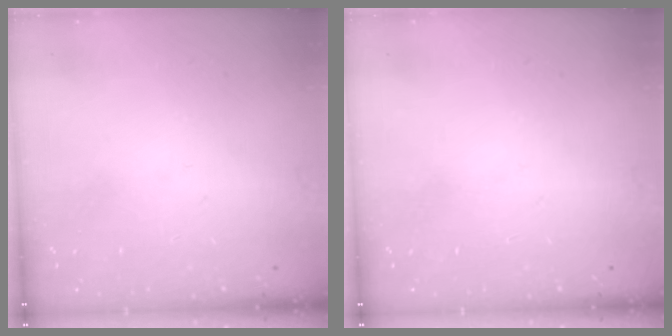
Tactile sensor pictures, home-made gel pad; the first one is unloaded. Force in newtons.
{"total": 0.0}